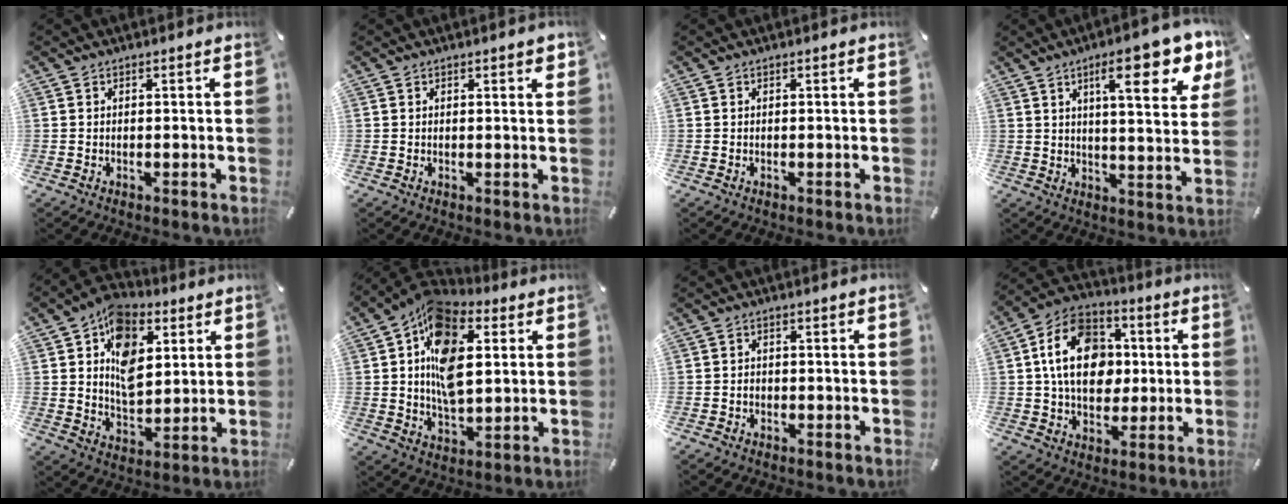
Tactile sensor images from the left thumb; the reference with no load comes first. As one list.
[{"total": 1.2, "force": [0.7, 0.2, 0.9], "torque": [-0.020, 0.001, 0.011]}, {"total": 0.0}, {"total": 15.8, "force": [8.0, 4.5, 12.9], "torque": [-0.187, -0.031, 0.120]}, {"total": 13.2, "force": [4.5, 9.4, 8.1], "torque": [-0.131, -0.008, 0.086]}, {"total": 16.7, "force": [4.1, 10.3, 12.5], "torque": [-0.234, -0.009, 0.072]}, {"total": 1.4, "force": [-0.5, 1.1, 0.7], "torque": [-0.014, 0.004, -0.012]}, {"total": 16.5, "force": [1.7, 12.6, 10.5], "torque": [-0.186, 0.012, 0.027]}]